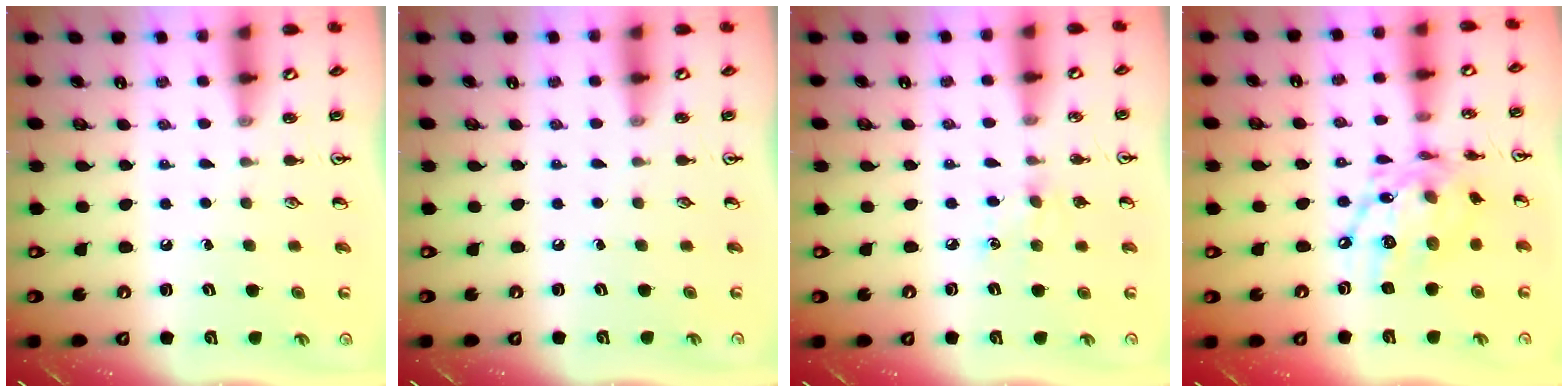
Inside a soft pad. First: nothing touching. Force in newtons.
{"total": 0.0}
{"total": 6.6, "press": 6.6, "slide": 0.8}
{"total": 15.3, "press": 15.3, "slide": 1.0}